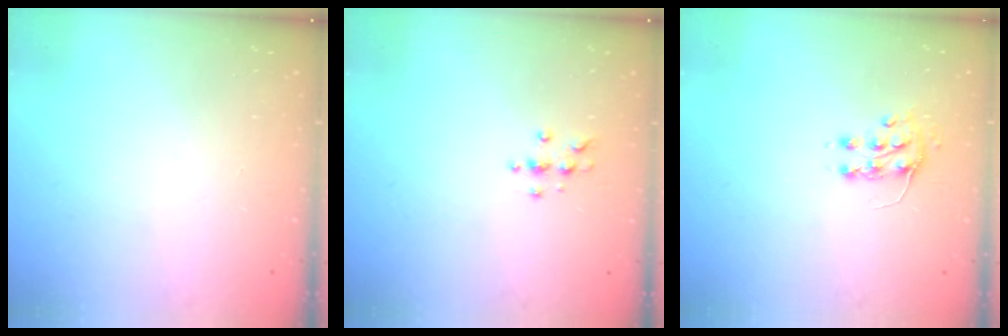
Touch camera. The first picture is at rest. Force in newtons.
{"total": 4.0, "press": 4.0, "slide": 0.5}
{"total": 7.3, "press": 7.3, "slide": 0.4}